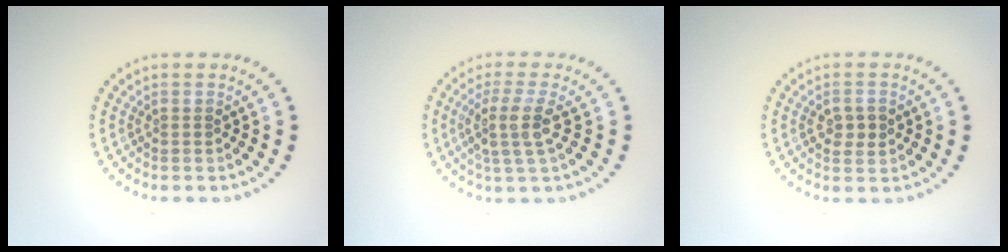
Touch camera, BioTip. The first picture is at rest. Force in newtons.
{"total": 3.3, "press": 2.6, "slide": 2.1}
{"total": 1.9, "press": 1.9, "slide": 0.1}